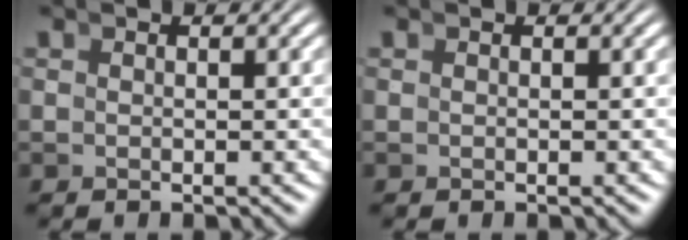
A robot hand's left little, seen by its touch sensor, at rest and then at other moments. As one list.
[{"total": 0.0}]